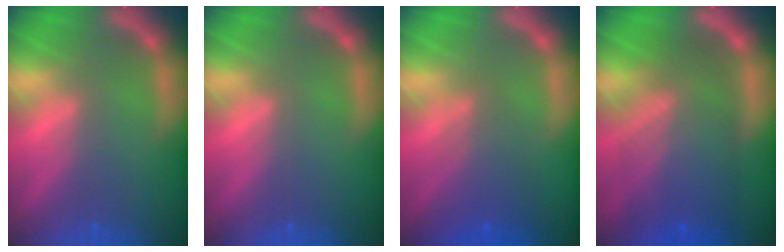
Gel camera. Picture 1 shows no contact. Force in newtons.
{"total": 0.0}
{"total": 4.1}
{"total": 9.5}